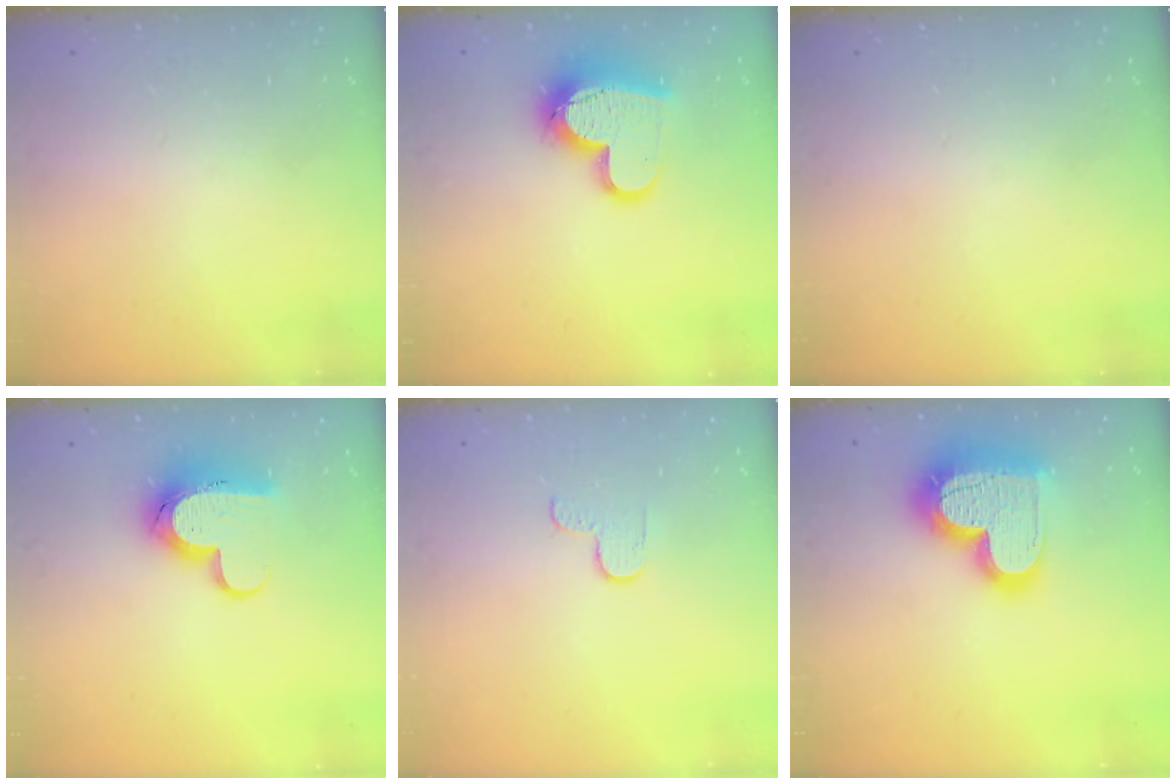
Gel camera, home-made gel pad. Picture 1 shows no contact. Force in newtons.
{"total": 15.0, "press": 15.0, "slide": 1.0}
{"total": 0.0}
{"total": 12.4, "press": 12.3, "slide": 1.0}
{"total": 2.7, "press": 2.6, "slide": 0.4}
{"total": 23.3, "press": 23.2, "slide": 1.9}